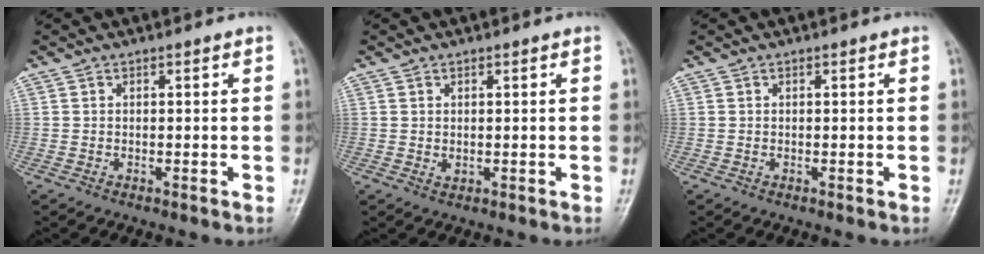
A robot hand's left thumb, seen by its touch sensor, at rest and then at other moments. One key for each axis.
{"total": 1.1, "fx": 0.3, "fy": 0.7, "fz": 0.8, "tx": -0.011, "ty": -0.004, "tz": 0.009}
{"total": 0.0}